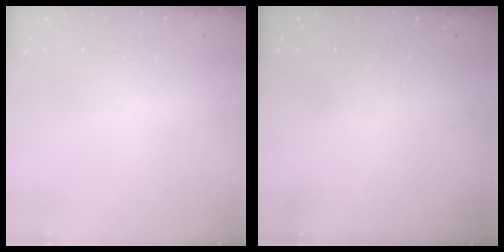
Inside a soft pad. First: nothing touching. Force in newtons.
{"total": 0.0}